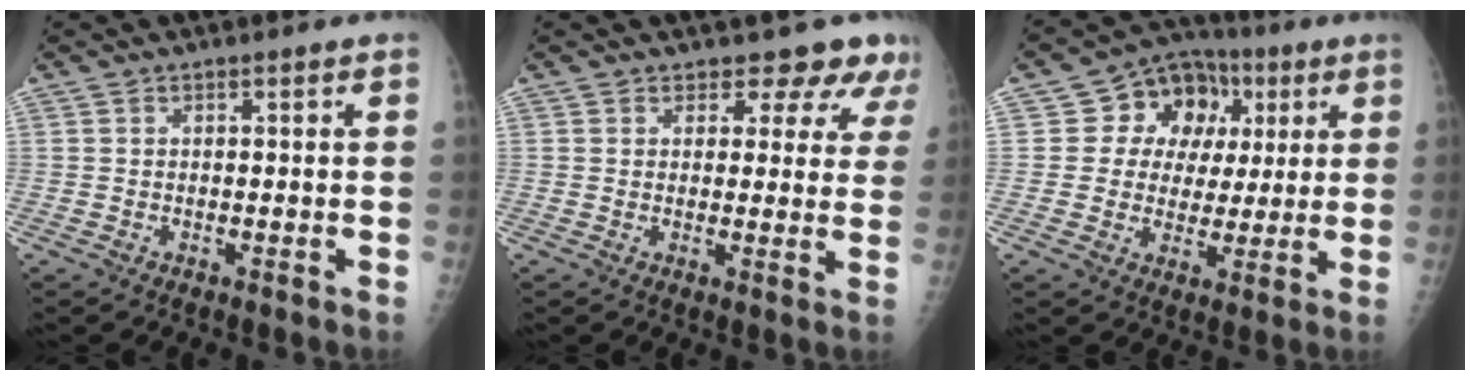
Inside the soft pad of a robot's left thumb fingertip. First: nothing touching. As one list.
[{"total": 7.7, "force": [6.5, 3.8, 1.0], "torque": [0.036, -0.030, 0.052]}, {"total": 12.6, "force": [3.3, 10.6, 6.0], "torque": [-0.032, 0.009, 0.049]}]